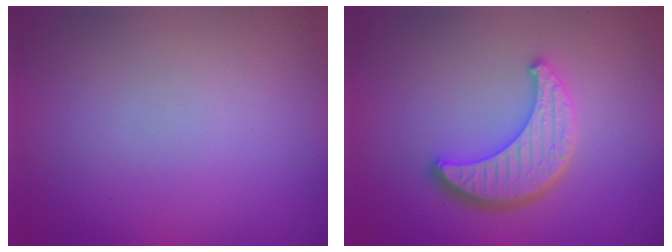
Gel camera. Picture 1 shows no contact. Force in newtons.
{"total": 4.5, "press": 3.8, "slide": 2.4}